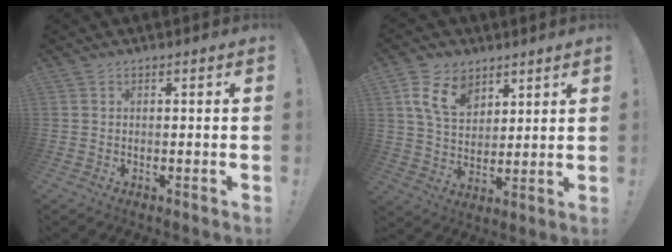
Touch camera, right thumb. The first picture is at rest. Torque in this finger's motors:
{"motor_torque": [1.13, 1.19, 0.10, 0.16, 0.28]}